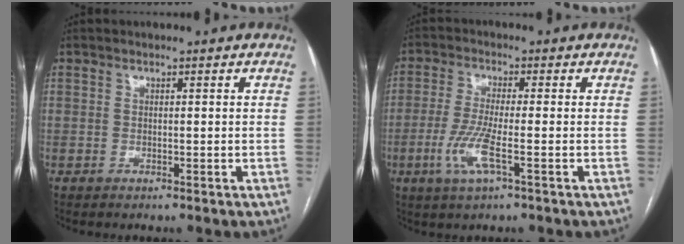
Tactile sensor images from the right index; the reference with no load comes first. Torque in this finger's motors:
{"motor_torque": [0.84, -0.48, 0.53, 0.15]}